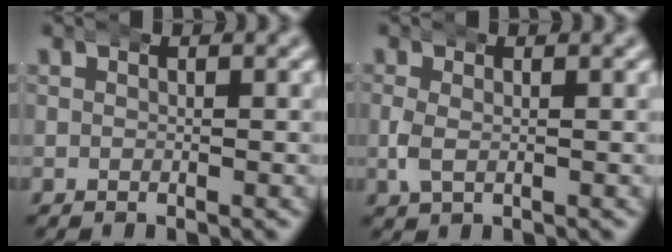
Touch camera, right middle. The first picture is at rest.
{"total": 1.8, "force": [-0.2, 1.2, 1.3], "torque": [-0.034, 0.001, -0.006]}